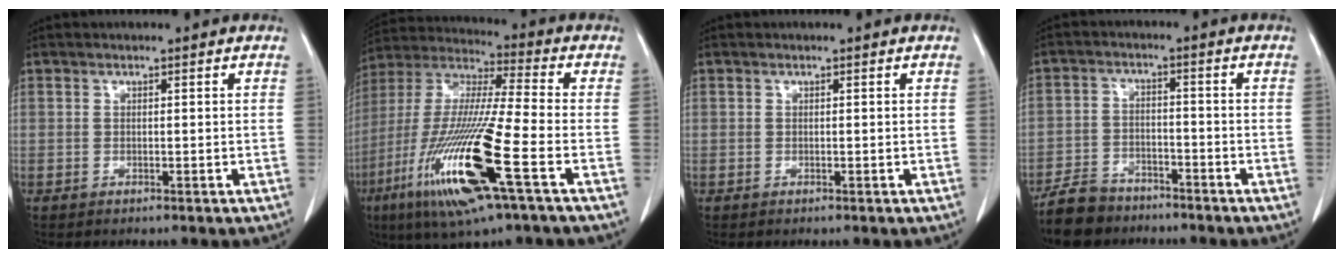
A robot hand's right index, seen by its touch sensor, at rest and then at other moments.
{"total": 20.5, "force": [-7.9, 1.2, 18.9], "torque": [-0.415, -0.037, -0.153]}
{"total": 0.0}
{"total": 7.3, "force": [-6.1, 3.5, 2.0], "torque": [-0.047, -0.007, -0.113]}